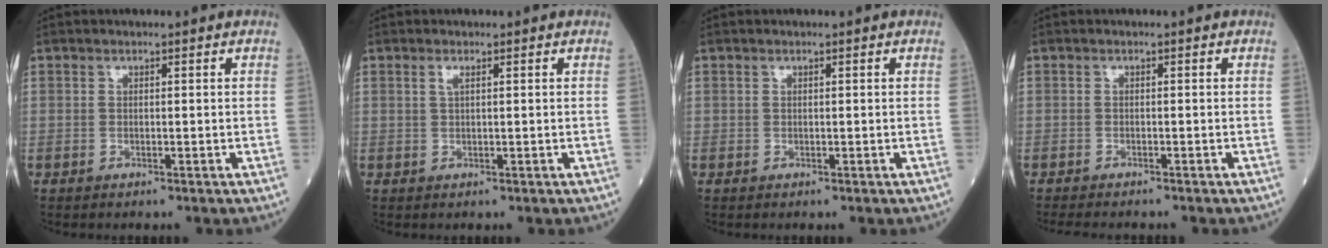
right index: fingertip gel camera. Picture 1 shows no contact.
{"total": 1.0, "force": [0.5, 0.1, 0.9], "torque": [-0.025, 0.002, 0.010]}
{"total": 0.0}
{"total": 5.5, "force": [-4.8, 0.9, 2.4], "torque": [-0.033, -0.010, -0.069]}